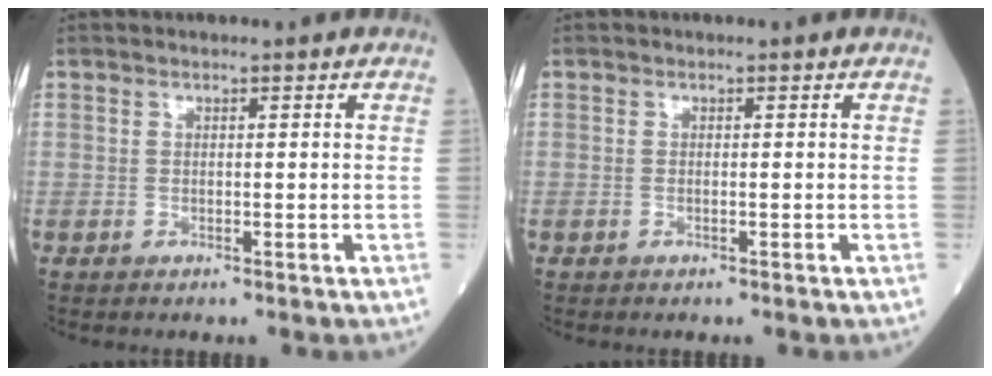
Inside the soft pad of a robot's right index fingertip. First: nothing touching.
{"total": 0.0}